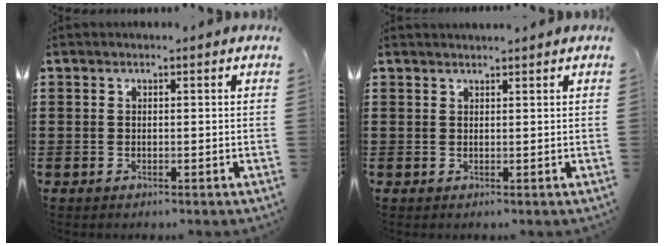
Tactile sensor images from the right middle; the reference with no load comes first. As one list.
[{"total": 1.0, "force": [1.0, -0.1, 0.0], "torque": [-0.003, -0.002, 0.020]}]